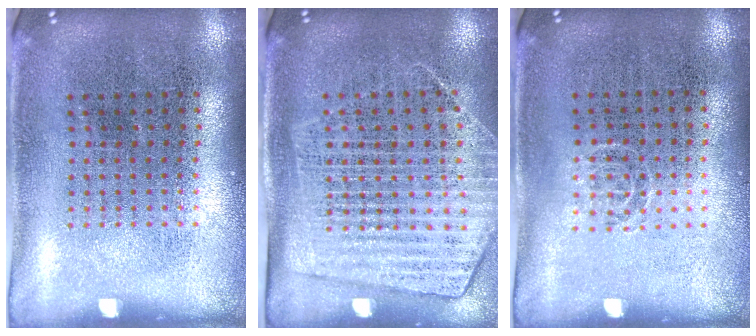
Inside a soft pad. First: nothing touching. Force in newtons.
{"total": 1.8, "press": 1.5, "slide": 0.9}
{"total": 0.6, "press": 0.4, "slide": 0.4}